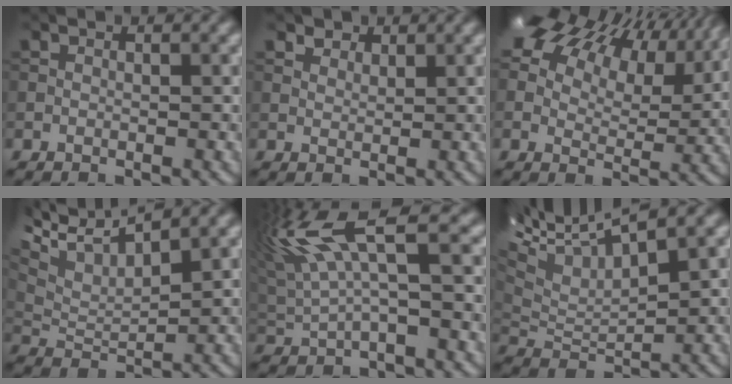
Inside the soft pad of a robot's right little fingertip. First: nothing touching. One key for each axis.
{"total": 1.7, "fx": 1.3, "fy": 0.9, "fz": 0.4, "tx": -0.010, "ty": -0.010, "tz": 0.029}
{"total": 15.1, "fx": 9.5, "fy": 7.3, "fz": 9.2, "tx": -0.177, "ty": 0.034, "tz": 0.146}
{"total": 5.8, "fx": 3.6, "fy": 1.9, "fz": 4.1, "tx": -0.087, "ty": 0.007, "tz": 0.066}
{"total": 7.2, "fx": 2.9, "fy": 1.7, "fz": 6.4, "tx": -0.143, "ty": 0.014, "tz": 0.055}
{"total": 9.4, "fx": 6.0, "fy": 2.7, "fz": 6.7, "tx": -0.147, "ty": 0.022, "tz": 0.110}